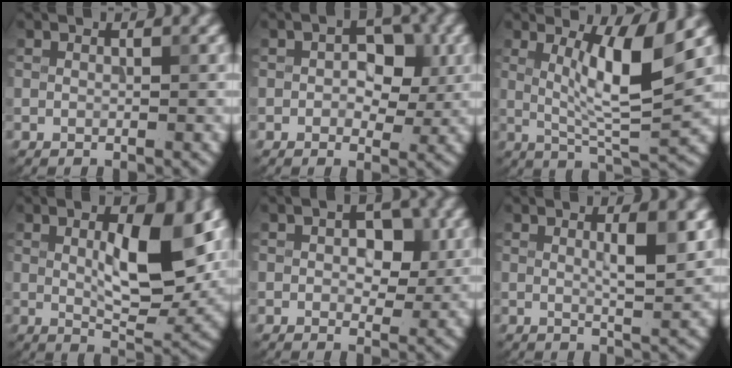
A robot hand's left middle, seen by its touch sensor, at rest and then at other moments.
{"total": 4.4, "force": [0.6, 2.8, 3.4], "torque": [-0.038, -0.001, 0.002]}
{"total": 6.8, "force": [2.1, 1.2, 6.4], "torque": [-0.109, -0.010, 0.039]}
{"total": 8.3, "force": [1.5, 3.2, 7.5], "torque": [-0.113, -0.005, 0.029]}
{"total": 3.9, "force": [0.6, 2.4, 3.1], "torque": [-0.039, -0.001, 0.006]}
{"total": 3.6, "force": [1.0, 0.7, 3.4], "torque": [-0.049, -0.001, 0.014]}